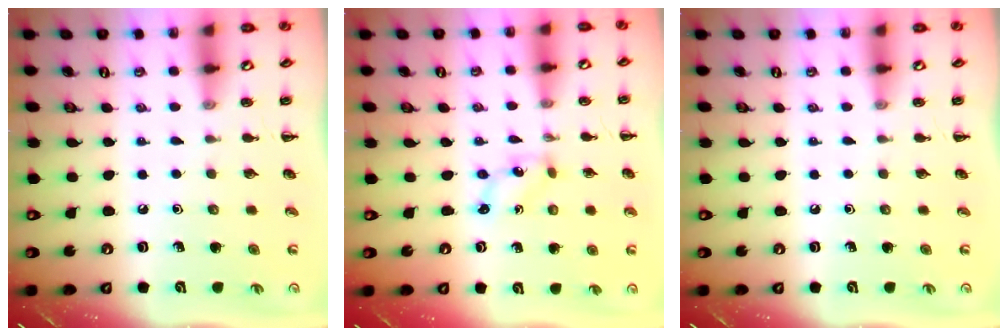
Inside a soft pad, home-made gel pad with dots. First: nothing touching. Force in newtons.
{"total": 1.1, "press": 1.1, "slide": 0.1}
{"total": 0.0}